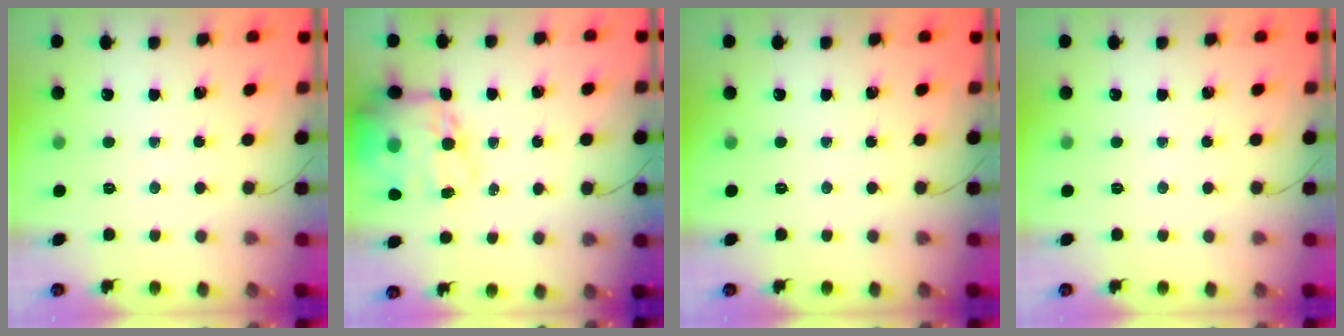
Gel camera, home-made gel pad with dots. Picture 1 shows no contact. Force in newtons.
{"total": 15.9, "press": 15.5, "slide": 3.5}
{"total": 0.0}
{"total": 0.0}